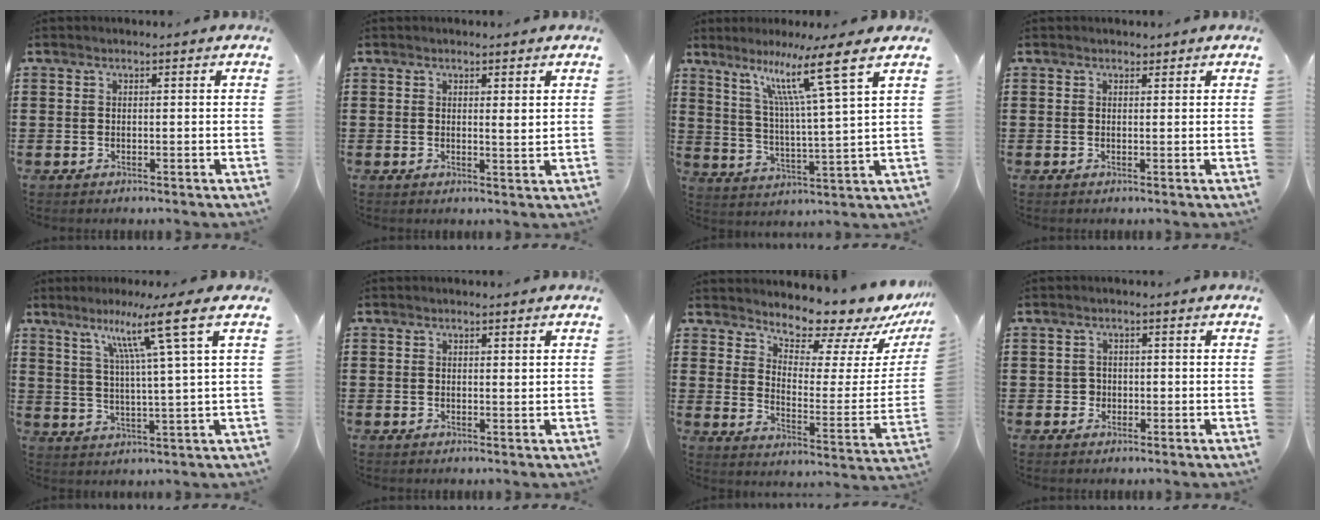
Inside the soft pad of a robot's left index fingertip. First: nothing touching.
{"total": 1.7, "force": [1.2, 0.4, 1.1], "torque": [-0.009, -0.004, 0.018]}
{"total": 11.0, "force": [7.4, -0.6, 8.1], "torque": [-0.155, -0.035, 0.111]}
{"total": 0.7, "force": [0.5, 0.5, 0.1], "torque": [-0.004, 0.004, 0.010]}
{"total": 9.9, "force": [5.5, -1.4, 8.1], "torque": [-0.147, -0.017, 0.079]}
{"total": 0.6, "force": [0.5, 0.2, 0.4], "torque": [-0.010, 0.001, 0.009]}
{"total": 8.2, "force": [7.7, 2.1, 1.8], "torque": [-0.043, -0.071, 0.132]}
{"total": 1.7, "force": [-0.2, 1.6, 0.5], "torque": [-0.015, 0.005, -0.006]}